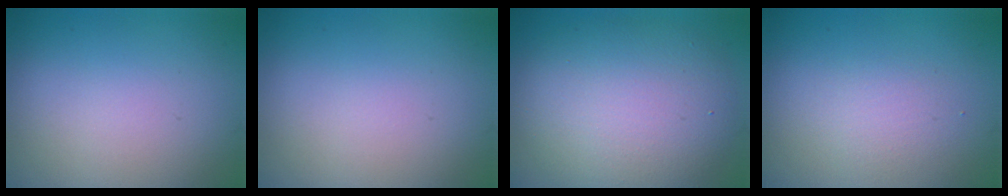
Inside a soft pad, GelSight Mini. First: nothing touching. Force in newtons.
{"total": 0.0}
{"total": 8.2, "press": 8.2, "slide": 0.5}
{"total": 1.6, "press": 1.6, "slide": 0.1}